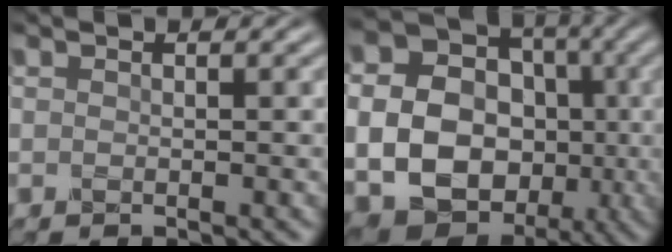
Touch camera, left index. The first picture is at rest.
{"total": 18.1, "force": [-2.1, 15.9, 8.4], "torque": [-0.185, -0.010, -0.055]}